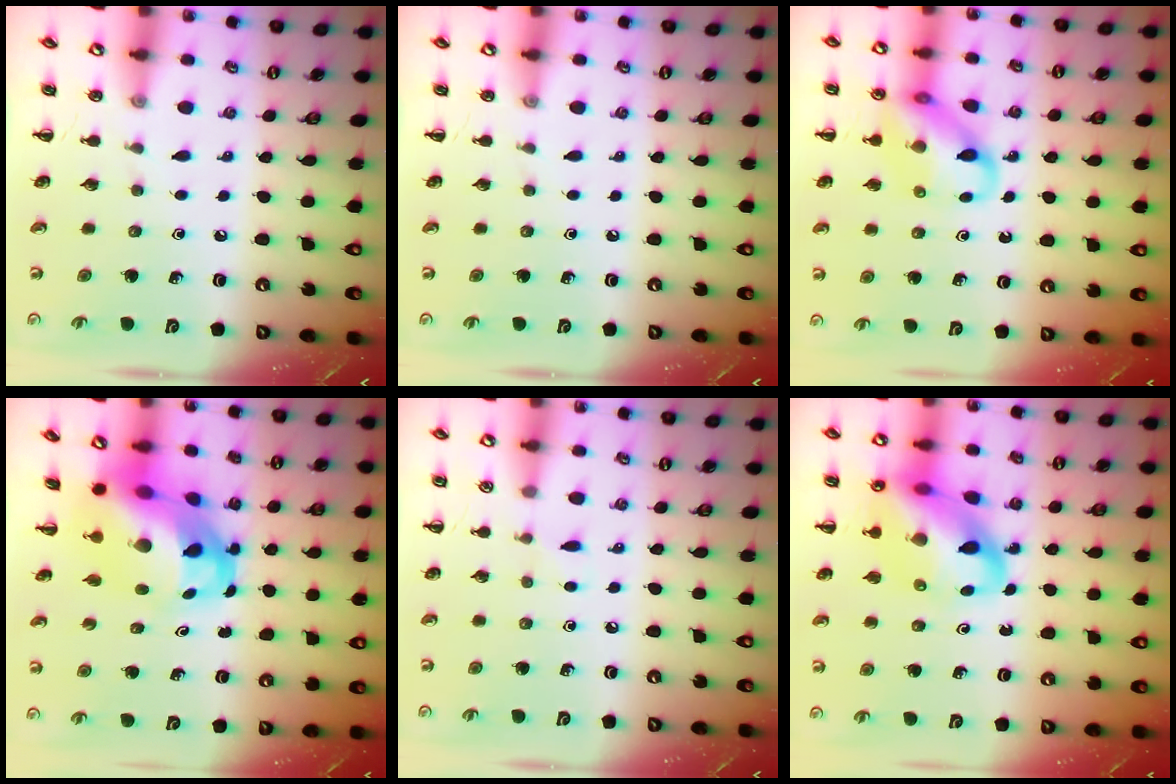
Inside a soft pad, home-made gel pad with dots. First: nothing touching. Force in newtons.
{"total": 0.0}
{"total": 11.8, "press": 11.8, "slide": 1.2}
{"total": 10.2, "press": 9.8, "slide": 2.8}
{"total": 4.1, "press": 3.9, "slide": 1.3}
{"total": 15.9, "press": 15.6, "slide": 2.9}